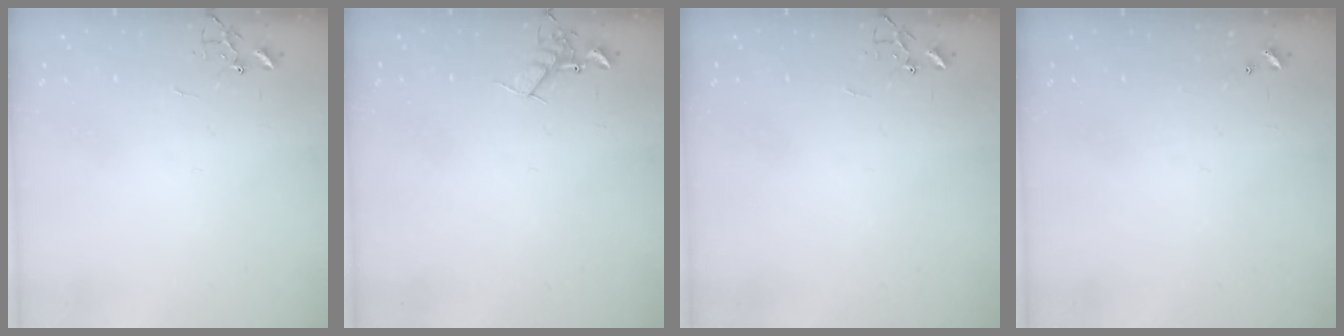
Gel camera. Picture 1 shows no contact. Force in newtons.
{"total": 7.5, "press": 7.5, "slide": 0.8}
{"total": 0.0}
{"total": 0.0}